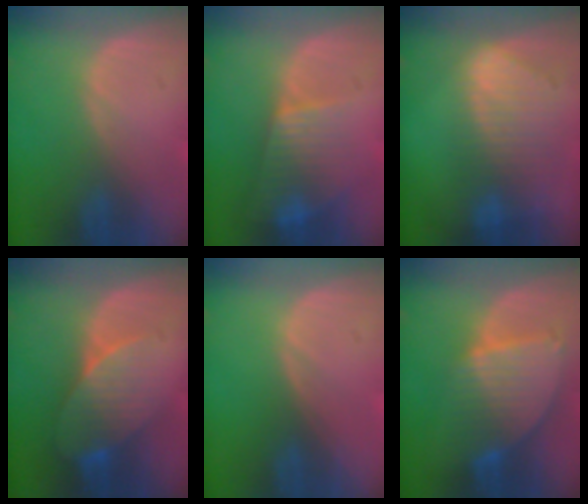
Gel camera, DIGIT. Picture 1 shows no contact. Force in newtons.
{"total": 7.9, "press": 6.7, "slide": 4.3}
{"total": 9.2, "press": 8.1, "slide": 4.4}
{"total": 8.0, "press": 7.2, "slide": 3.4}
{"total": 0.0}
{"total": 8.6, "press": 7.5, "slide": 4.1}